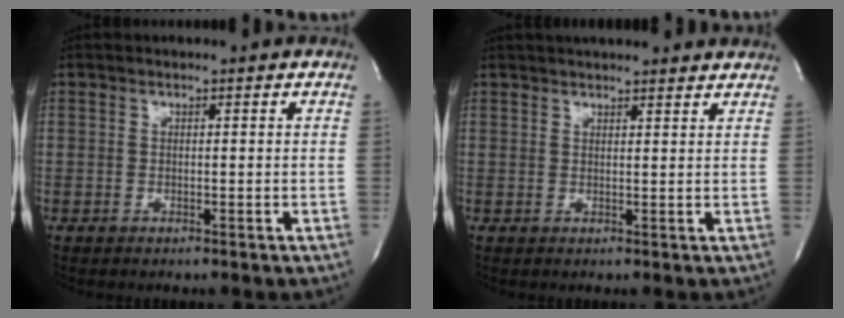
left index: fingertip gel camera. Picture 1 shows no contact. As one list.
[{"total": 12.0, "force": [10.8, 2.3, 4.6], "torque": [-0.060, 0.033, 0.134]}]